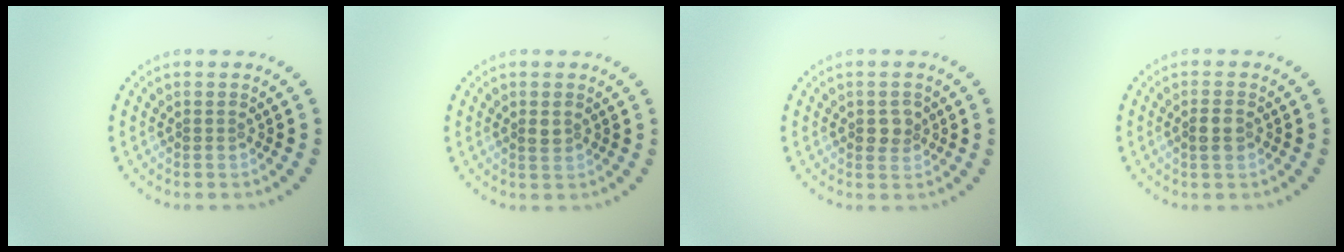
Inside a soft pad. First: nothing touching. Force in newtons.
{"total": 0.8, "press": 0.8, "slide": 0.1}
{"total": 1.7, "press": 1.6, "slide": 0.3}
{"total": 1.6, "press": 1.6, "slide": 0.3}